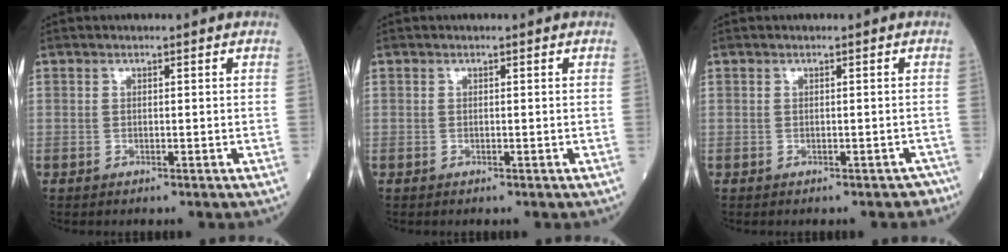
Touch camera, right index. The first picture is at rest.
{"total": 0.0}
{"total": 2.5, "force": [-2.0, 1.2, 0.9], "torque": [0.002, 0.003, -0.020]}